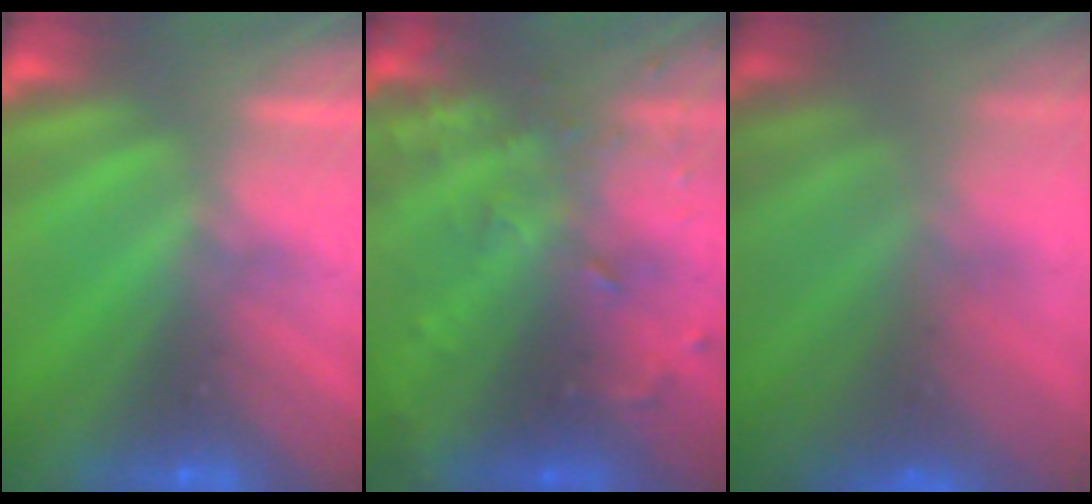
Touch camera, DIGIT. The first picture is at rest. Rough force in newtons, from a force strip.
{"total": 8.3}
{"total": 3.7}